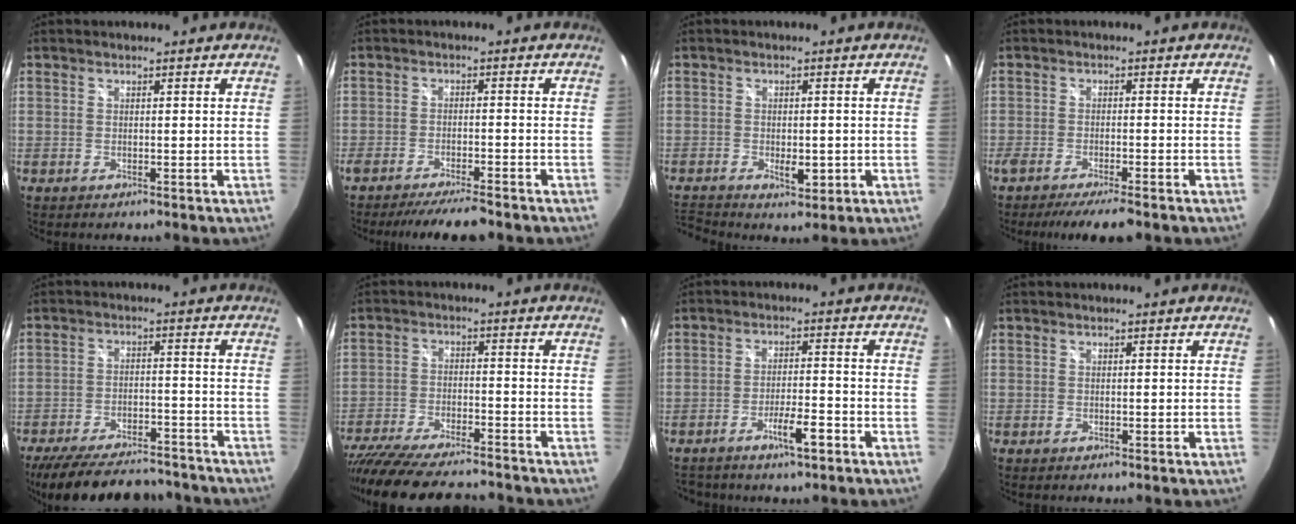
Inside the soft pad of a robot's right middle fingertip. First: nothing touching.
{"total": 8.5, "force": [-7.4, 1.1, 3.9], "torque": [-0.087, -0.013, -0.116]}
{"total": 5.7, "force": [-2.8, 2.9, 4.1], "torque": [-0.093, -0.008, -0.045]}
{"total": 6.8, "force": [-5.6, 0.7, 3.9], "torque": [-0.080, -0.021, -0.092]}
{"total": 22.7, "force": [-19.5, 6.7, 9.6], "torque": [-0.192, -0.010, -0.270]}
{"total": 21.4, "force": [-18.3, 4.5, 10.1], "torque": [-0.206, -0.046, -0.291]}
{"total": 5.5, "force": [-3.8, 1.2, 3.8], "torque": [-0.075, 0.001, -0.061]}
{"total": 0.0}